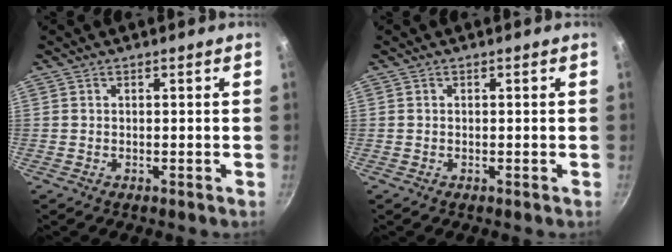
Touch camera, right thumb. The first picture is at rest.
{"total": 0.0}